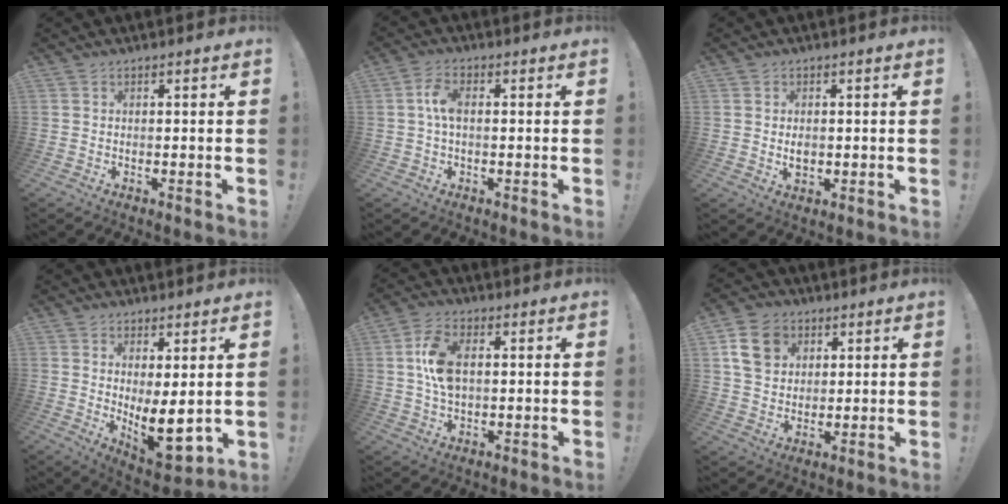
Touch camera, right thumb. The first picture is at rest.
{"total": 5.5, "force": [0.3, 2.7, 4.8], "torque": [-0.094, 0.012, 0.007]}
{"total": 3.2, "force": [-0.2, 2.4, 2.1], "torque": [-0.023, -0.002, -0.005]}
{"total": 10.4, "force": [-0.3, 4.2, 9.5], "torque": [-0.110, -0.032, 0.004]}
{"total": 10.1, "force": [1.4, 6.0, 8.0], "torque": [-0.152, 0.001, 0.026]}
{"total": 12.7, "force": [4.9, 10.0, 6.0], "torque": [-0.086, -0.010, 0.101]}